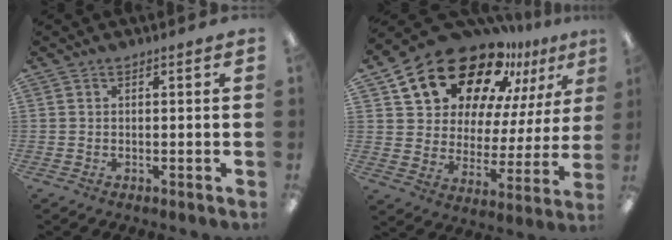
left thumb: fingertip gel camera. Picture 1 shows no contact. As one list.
[{"total": 21.9, "force": [16.6, 10.6, 9.5], "torque": [-0.176, -0.108, 0.298]}]